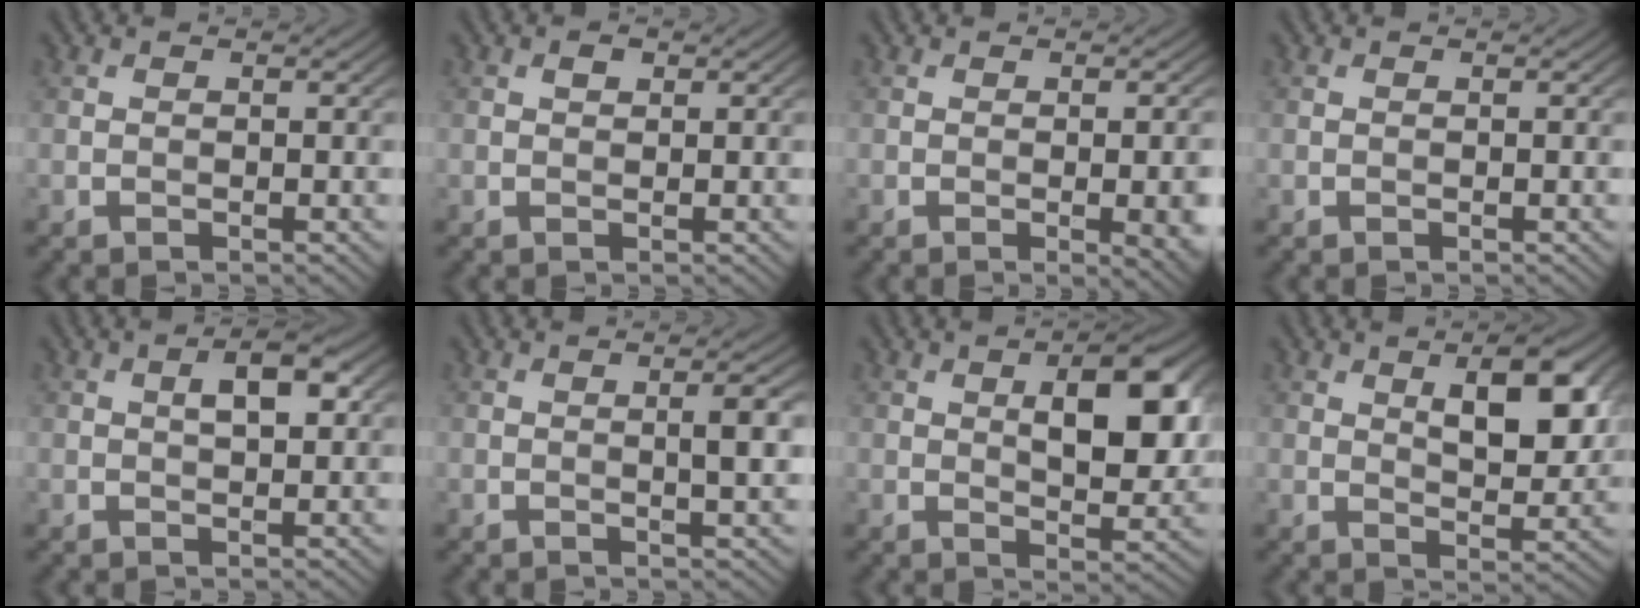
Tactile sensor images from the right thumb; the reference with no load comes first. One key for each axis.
{"total": 0.9, "fx": 0.4, "fy": 0.5, "fz": 0.6, "tx": -0.009, "ty": -0.002, "tz": 0.007}
{"total": 4.7, "fx": -1.0, "fy": 1.1, "fz": 4.5, "tx": -0.062, "ty": -0.004, "tz": -0.009}
{"total": 0.0}
{"total": 3.9, "fx": 1.1, "fy": 1.5, "fz": 3.4, "tx": -0.055, "ty": 0.005, "tz": 0.016}
{"total": 2.8, "fx": 0.3, "fy": 0.3, "fz": 2.8, "tx": -0.046, "ty": 0.003, "tz": 0.003}
{"total": 9.7, "fx": 2.2, "fy": 4.3, "fz": 8.4, "tx": -0.127, "ty": 0.003, "tz": 0.035}
{"total": 9.0, "fx": 3.0, "fy": 3.9, "fz": 7.6, "tx": -0.116, "ty": -0.002, "tz": 0.052}